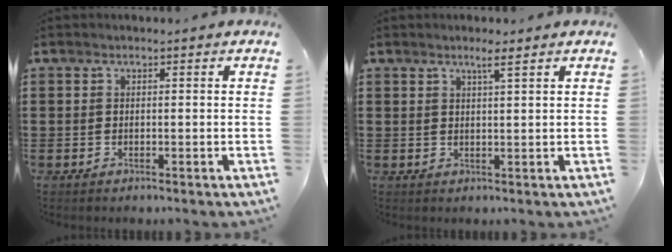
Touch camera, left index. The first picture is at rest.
{"total": 2.2, "force": [1.6, -0.1, 1.5], "torque": [-0.033, -0.001, 0.029]}